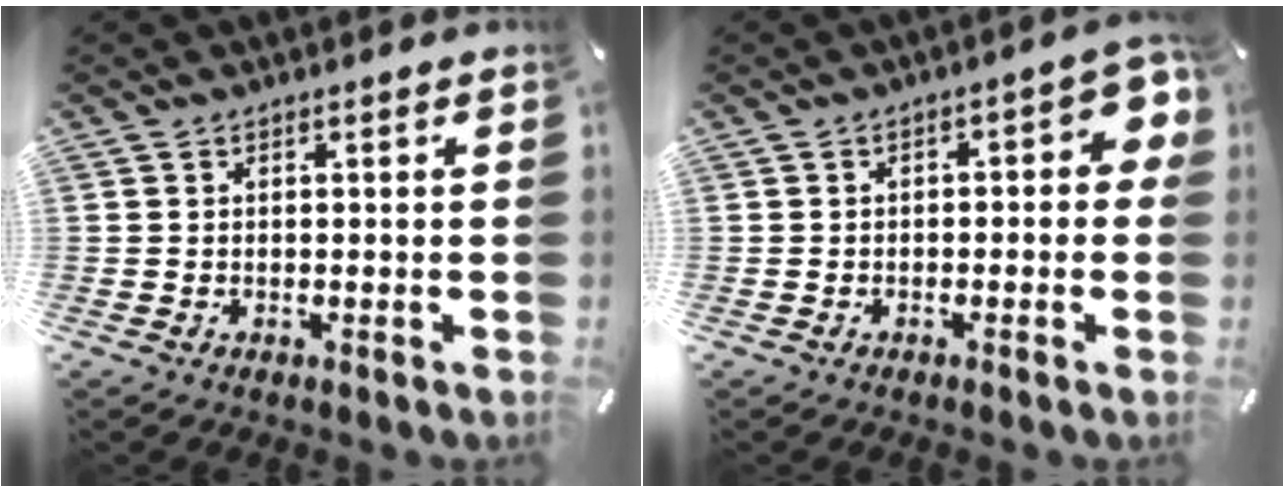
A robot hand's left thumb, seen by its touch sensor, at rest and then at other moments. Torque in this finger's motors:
{"motor_torque": [0.24, 0.10, 0.11, 0.02, 0.10]}